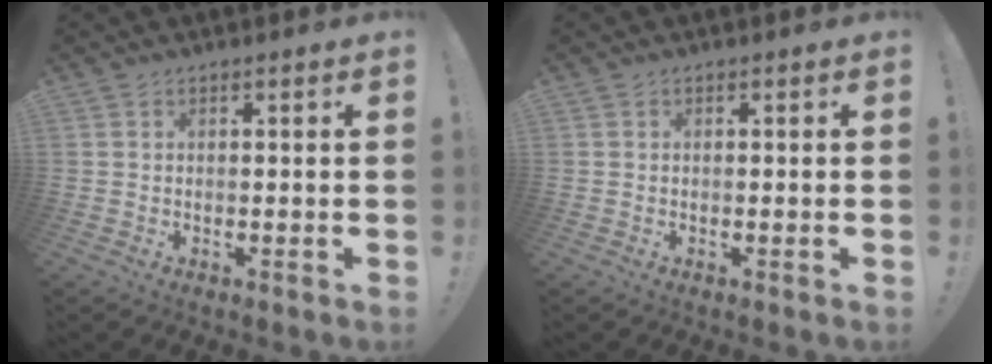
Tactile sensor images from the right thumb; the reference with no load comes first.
{"total": 0.0}